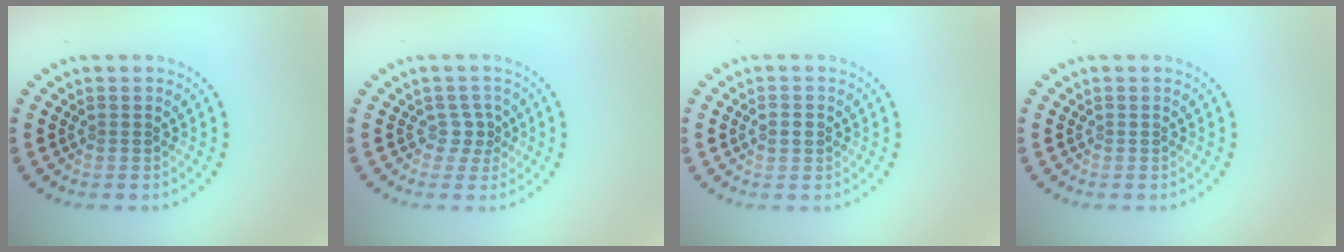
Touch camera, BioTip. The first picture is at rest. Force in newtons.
{"total": 1.3, "press": 0.9, "slide": 0.9}
{"total": 1.4, "press": 1.4, "slide": 0.1}
{"total": 0.0}